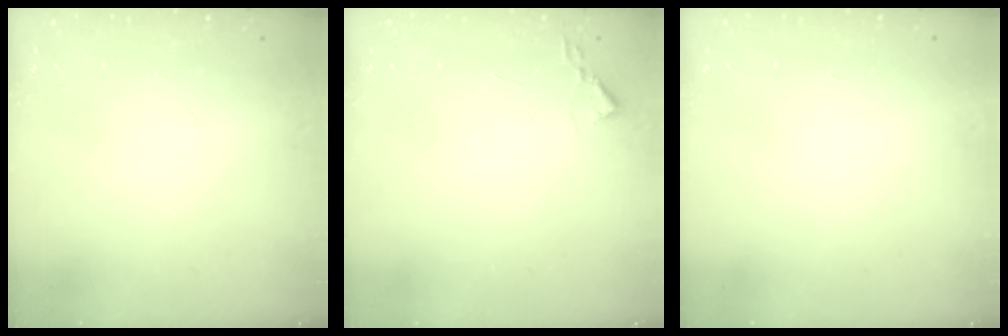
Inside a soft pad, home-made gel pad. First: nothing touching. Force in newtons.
{"total": 1.9, "press": 1.8, "slide": 0.3}
{"total": 1.7, "press": 1.7, "slide": 0.1}